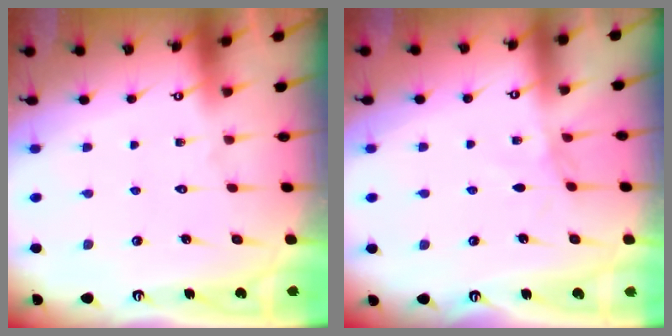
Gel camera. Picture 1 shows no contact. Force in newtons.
{"total": 2.7, "press": 2.7, "slide": 0.4}